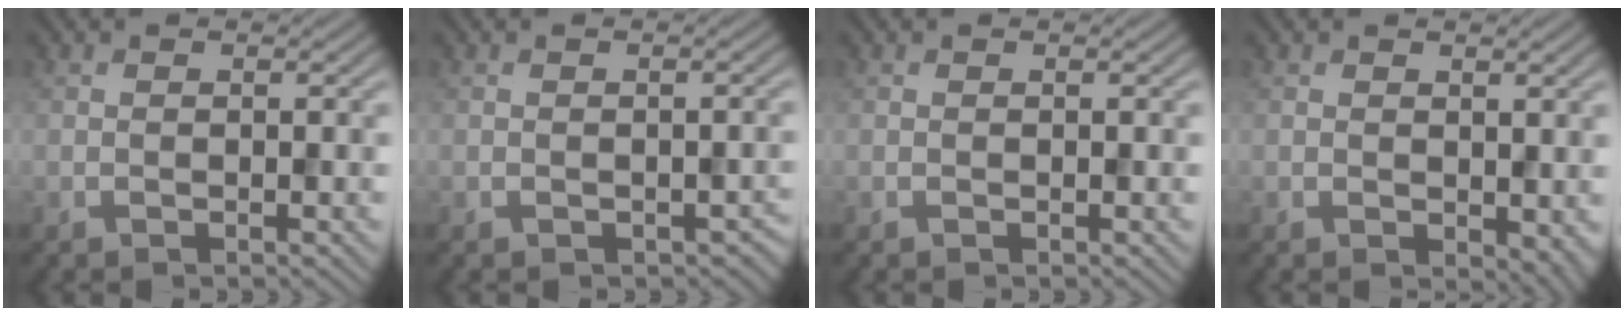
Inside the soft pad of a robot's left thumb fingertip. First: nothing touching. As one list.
[{"total": 1.7, "force": [-0.8, 1.1, 1.0], "torque": [-0.016, -0.011, -0.005]}, {"total": 0.0}, {"total": 2.0, "force": [0.3, 1.3, 1.5], "torque": [-0.023, -0.006, 0.011]}]